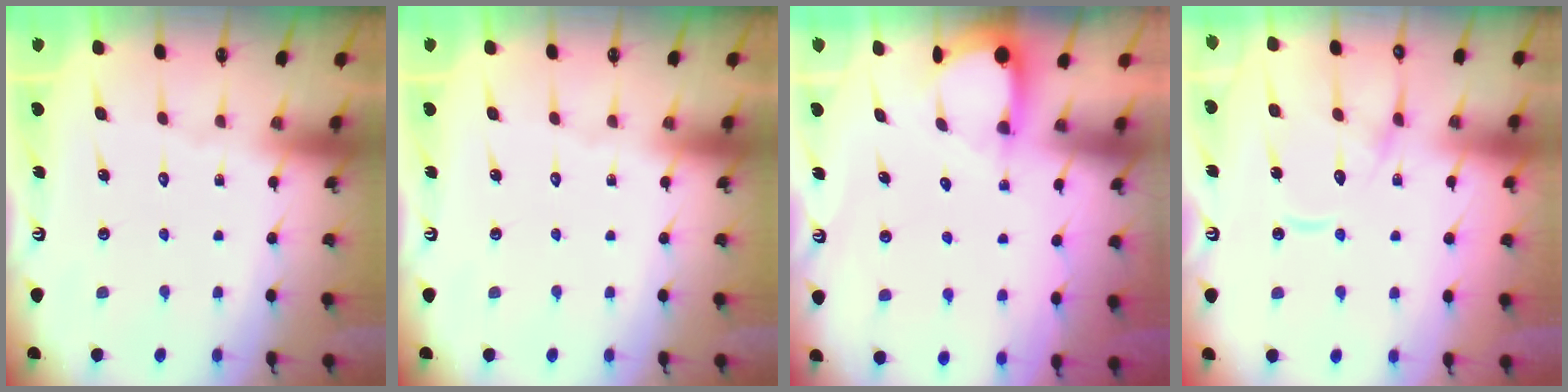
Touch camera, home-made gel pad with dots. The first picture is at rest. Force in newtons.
{"total": 0.0}
{"total": 3.6, "press": 3.6, "slide": 0.4}
{"total": 13.5, "press": 13.4, "slide": 1.3}